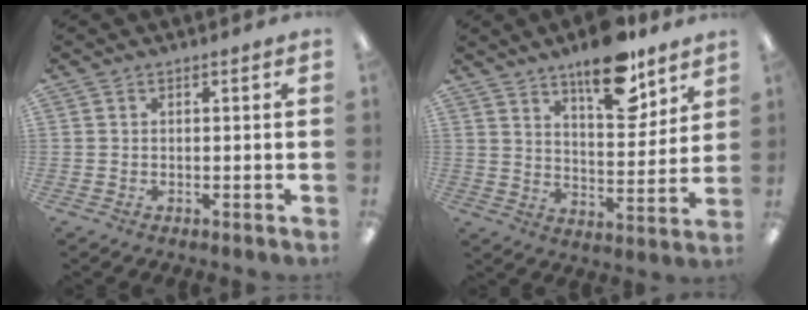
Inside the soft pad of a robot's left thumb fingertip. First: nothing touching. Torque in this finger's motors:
{"motor_torque": [1.74, 1.22, 1.18, -1.05, 0.13]}